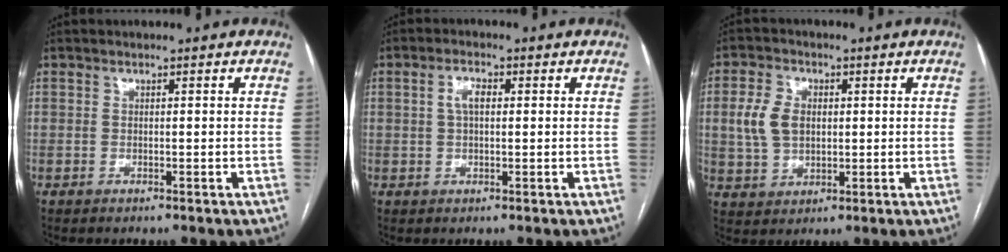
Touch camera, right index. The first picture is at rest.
{"total": 3.0, "force": [0.6, 1.3, 2.6], "torque": [-0.053, 0.011, 0.012]}
{"total": 6.8, "force": [0.9, 4.8, 4.7], "torque": [-0.113, 0.018, 0.024]}